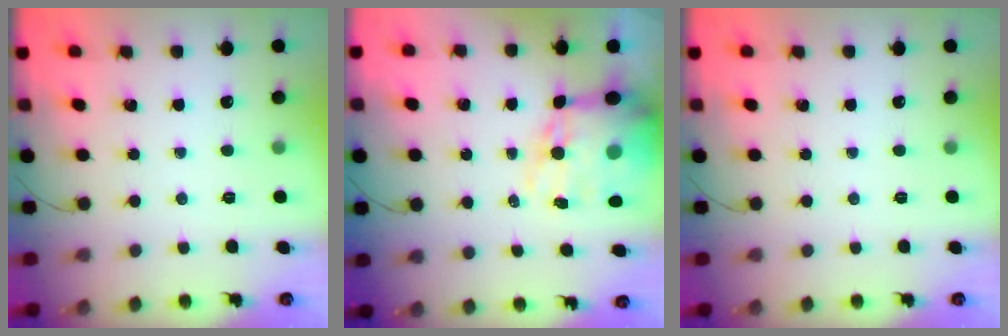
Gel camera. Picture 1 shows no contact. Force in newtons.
{"total": 15.8, "press": 15.4, "slide": 3.5}
{"total": 0.0}